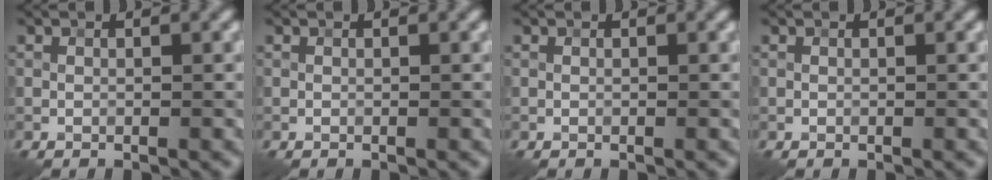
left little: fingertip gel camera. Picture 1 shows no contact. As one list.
[{"total": 0.0}, {"total": 0.0}, {"total": 0.0}]